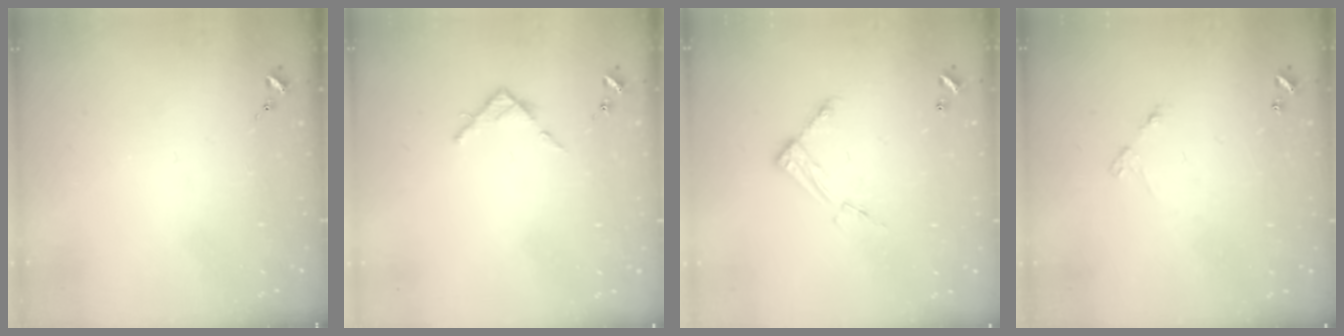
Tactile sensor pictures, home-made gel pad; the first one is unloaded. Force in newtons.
{"total": 3.7, "press": 3.7, "slide": 0.5}
{"total": 8.7, "press": 8.7, "slide": 0.4}
{"total": 4.9, "press": 4.8, "slide": 0.3}